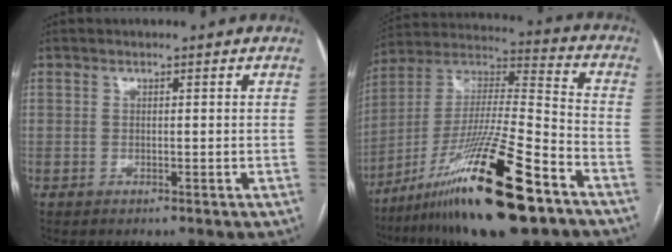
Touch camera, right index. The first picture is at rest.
{"total": 24.1, "force": [-14.1, 2.4, 19.4], "torque": [-0.357, -0.028, -0.246]}